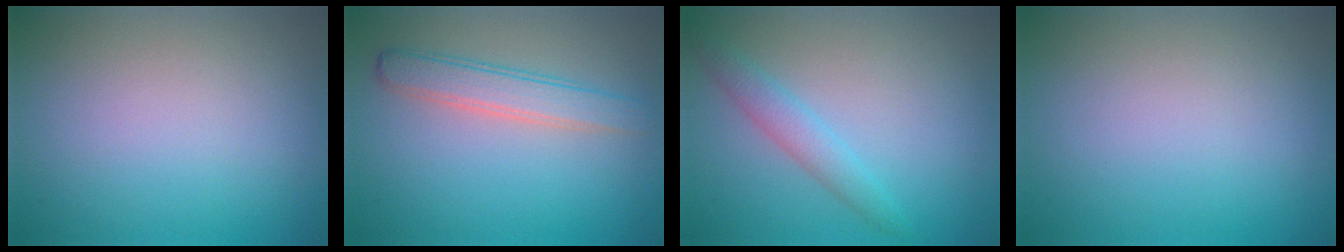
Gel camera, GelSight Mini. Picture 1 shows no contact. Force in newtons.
{"total": 3.0, "press": 3.0, "slide": 0.1}
{"total": 2.2, "press": 2.2, "slide": 0.1}
{"total": 0.0}